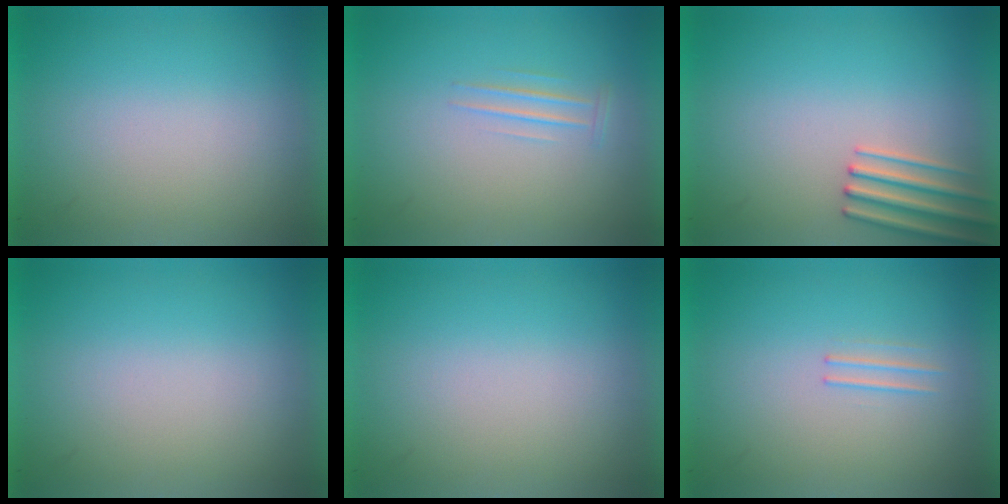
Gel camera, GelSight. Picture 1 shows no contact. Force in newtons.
{"total": 1.1}
{"total": 2.5}
{"total": 1.5}
{"total": 1.5}
{"total": 1.1}